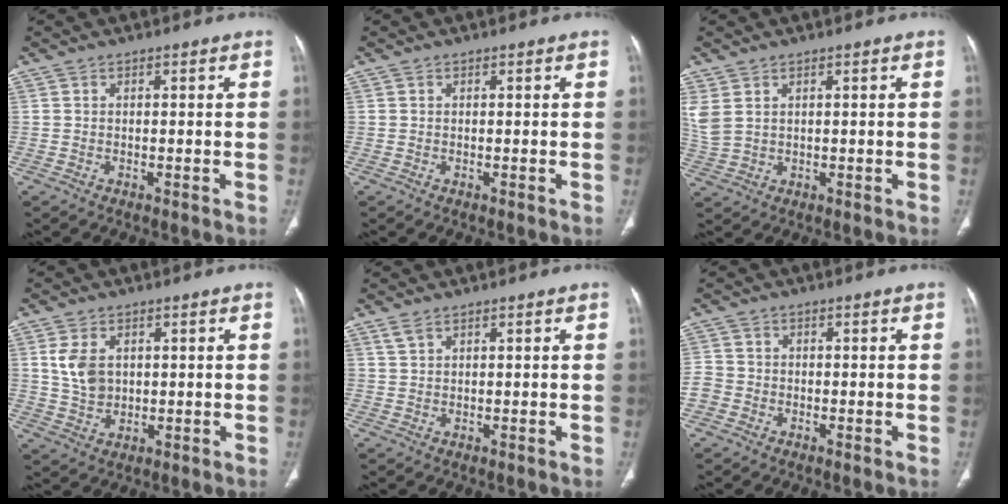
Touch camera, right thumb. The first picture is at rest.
{"total": 0.0}
{"total": 4.3, "force": [2.0, 2.7, 2.7], "torque": [-0.071, 0.001, 0.052]}
{"total": 6.1, "force": [1.4, 4.3, 4.1], "torque": [-0.069, -0.004, 0.036]}
{"total": 1.7, "force": [1.2, 0.7, 0.9], "torque": [-0.021, 0.005, 0.030]}
{"total": 3.3, "force": [-1.3, 2.9, 0.9], "torque": [-0.010, 0.012, -0.031]}